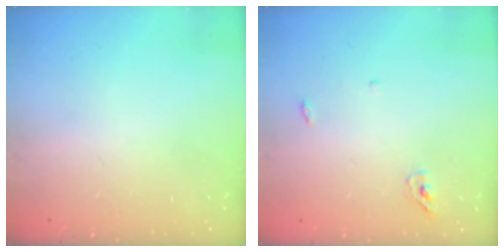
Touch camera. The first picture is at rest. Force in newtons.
{"total": 3.7, "press": 3.5, "slide": 1.1}